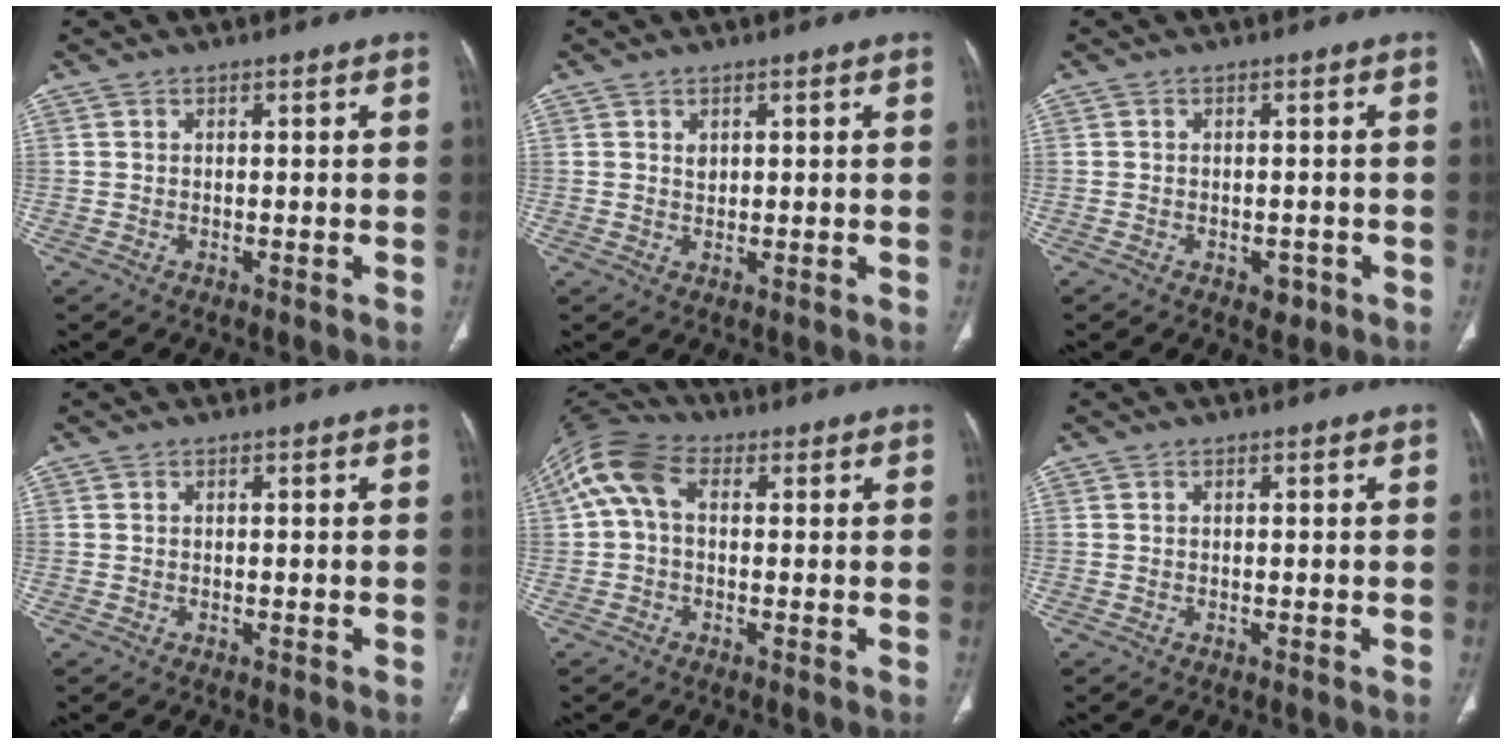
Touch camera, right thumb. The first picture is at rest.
{"total": 1.3, "force": [0.7, 0.9, 0.7], "torque": [-0.006, -0.005, 0.015]}
{"total": 2.2, "force": [-1.1, 1.5, 1.2], "torque": [-0.003, 0.003, -0.008]}
{"total": 0.0}
{"total": 9.7, "force": [1.8, 6.4, 7.1], "torque": [-0.150, 0.033, 0.024]}
{"total": 0.0}